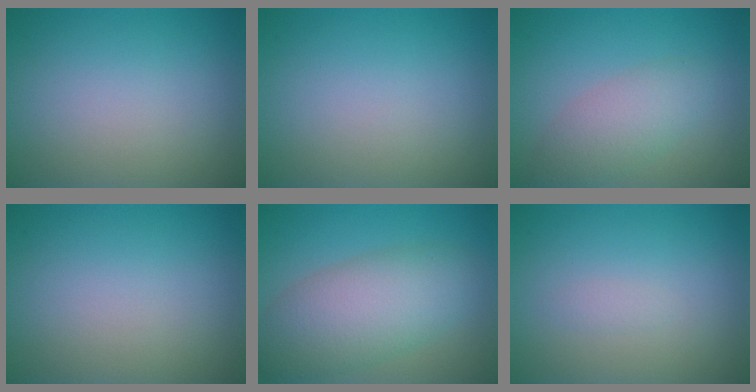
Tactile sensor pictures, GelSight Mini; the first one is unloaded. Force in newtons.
{"total": 0.0}
{"total": 3.3, "press": 3.3, "slide": 0.2}
{"total": 0.0}
{"total": 6.8, "press": 6.8, "slide": 0.3}
{"total": 0.6, "press": 0.6, "slide": 0.1}